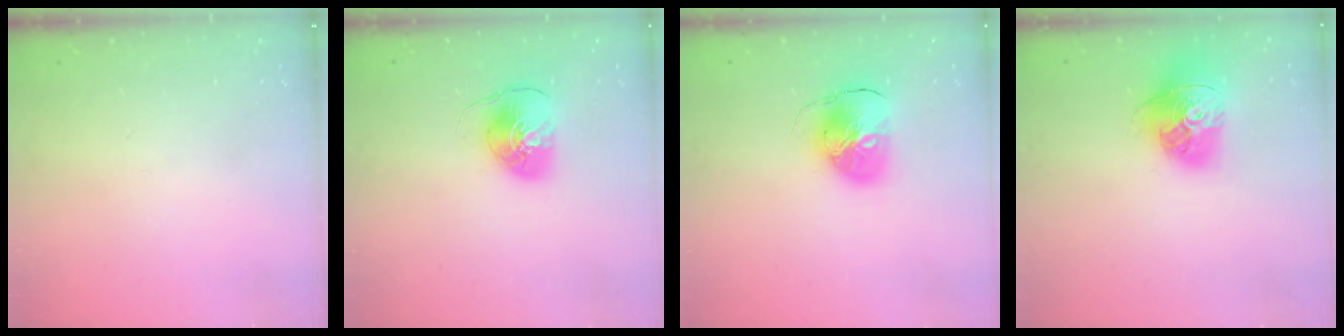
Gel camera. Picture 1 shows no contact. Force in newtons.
{"total": 7.5, "press": 7.5, "slide": 0.7}
{"total": 11.3, "press": 11.2, "slide": 1.4}
{"total": 18.6, "press": 18.5, "slide": 1.9}